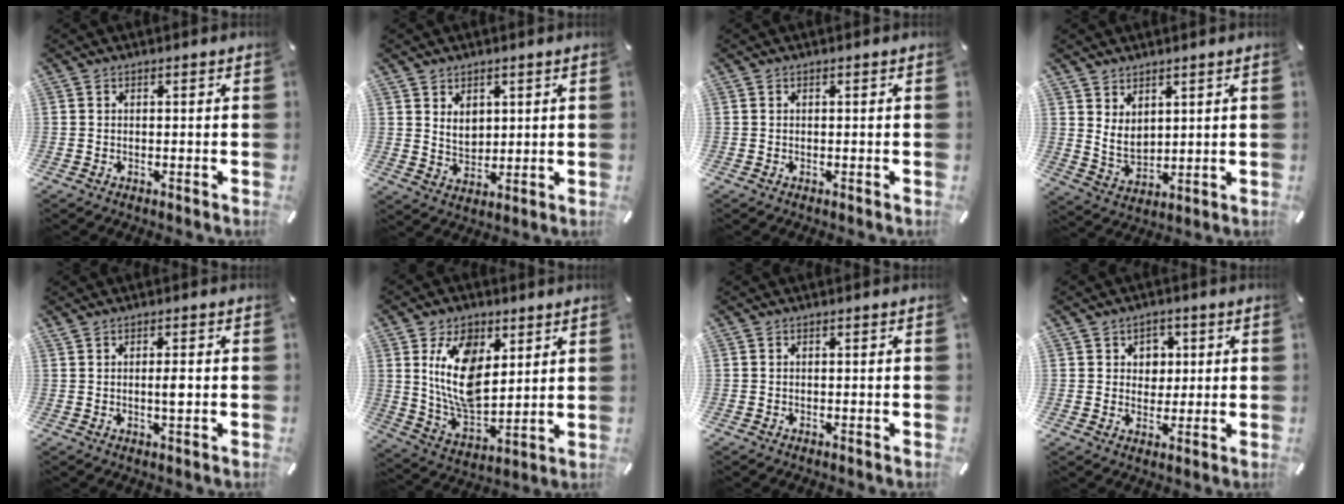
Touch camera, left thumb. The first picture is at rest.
{"total": 5.1, "force": [2.5, 4.0, 1.9], "torque": [-0.027, -0.011, 0.041]}
{"total": 0.0}
{"total": 5.6, "force": [3.7, 3.7, 1.9], "torque": [-0.039, -0.026, 0.066]}
{"total": 2.9, "force": [0.2, 0.6, 2.8], "torque": [-0.052, -0.002, 0.001]}
{"total": 14.7, "force": [5.0, 9.2, 10.3], "torque": [-0.222, -0.014, 0.087]}
{"total": 0.0}
{"total": 5.1, "force": [1.2, 4.7, 1.6], "torque": [-0.020, 0.002, 0.016]}